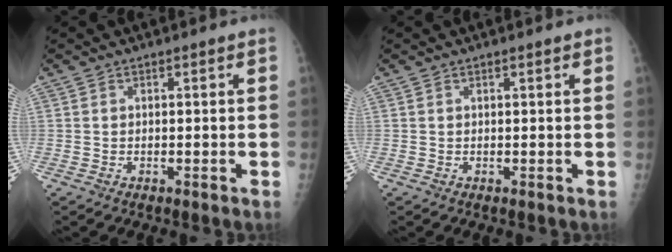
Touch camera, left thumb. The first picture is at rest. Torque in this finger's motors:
{"motor_torque": [0.02, 0.21, -0.13, -0.04, -0.02]}